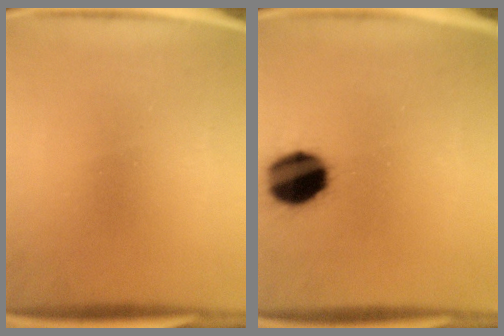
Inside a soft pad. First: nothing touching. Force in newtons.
{"total": 14.9}